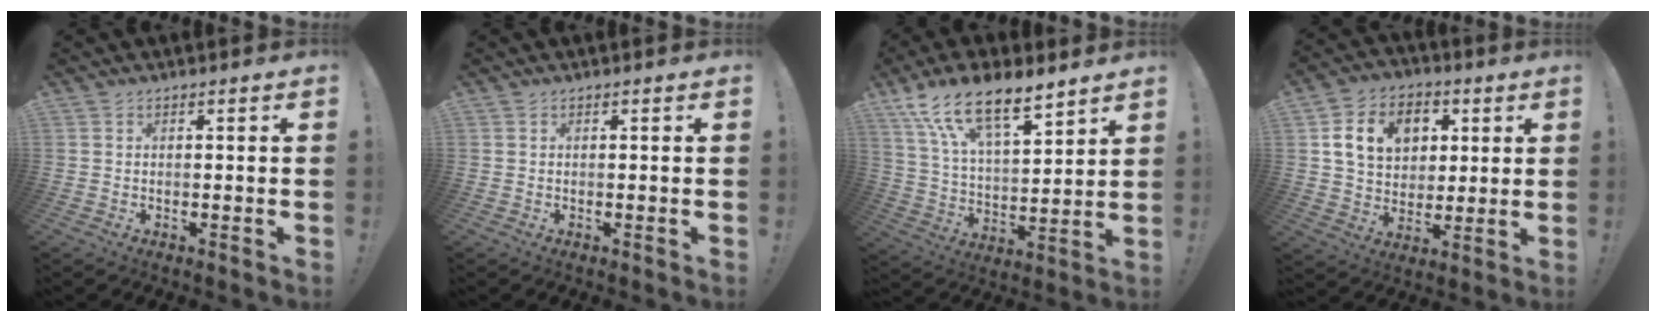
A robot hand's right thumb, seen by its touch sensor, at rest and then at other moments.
{"total": 0.0}
{"total": 16.1, "force": [11.8, 5.5, 9.4], "torque": [-0.173, -0.076, 0.213]}
{"total": 14.3, "force": [4.5, 11.2, 7.6], "torque": [-0.118, -0.007, 0.091]}